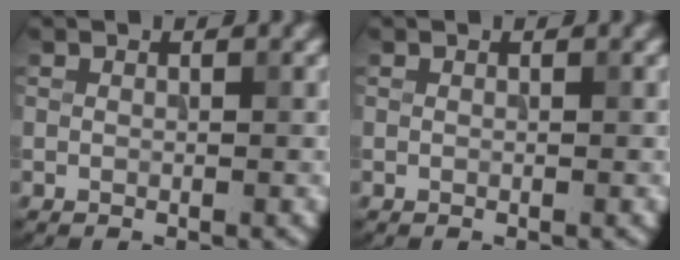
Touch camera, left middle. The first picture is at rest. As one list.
[{"total": 0.0}]